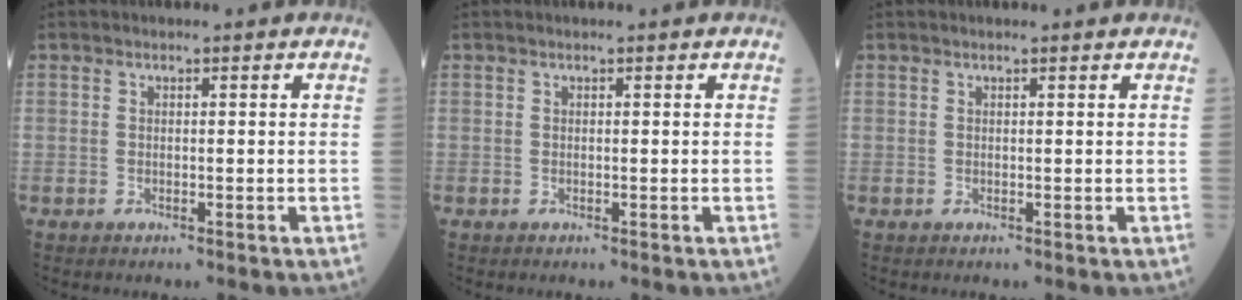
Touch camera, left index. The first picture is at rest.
{"total": 0.0}
{"total": 1.2, "force": [1.2, 0.0, 0.5], "torque": [-0.011, 0.009, 0.015]}